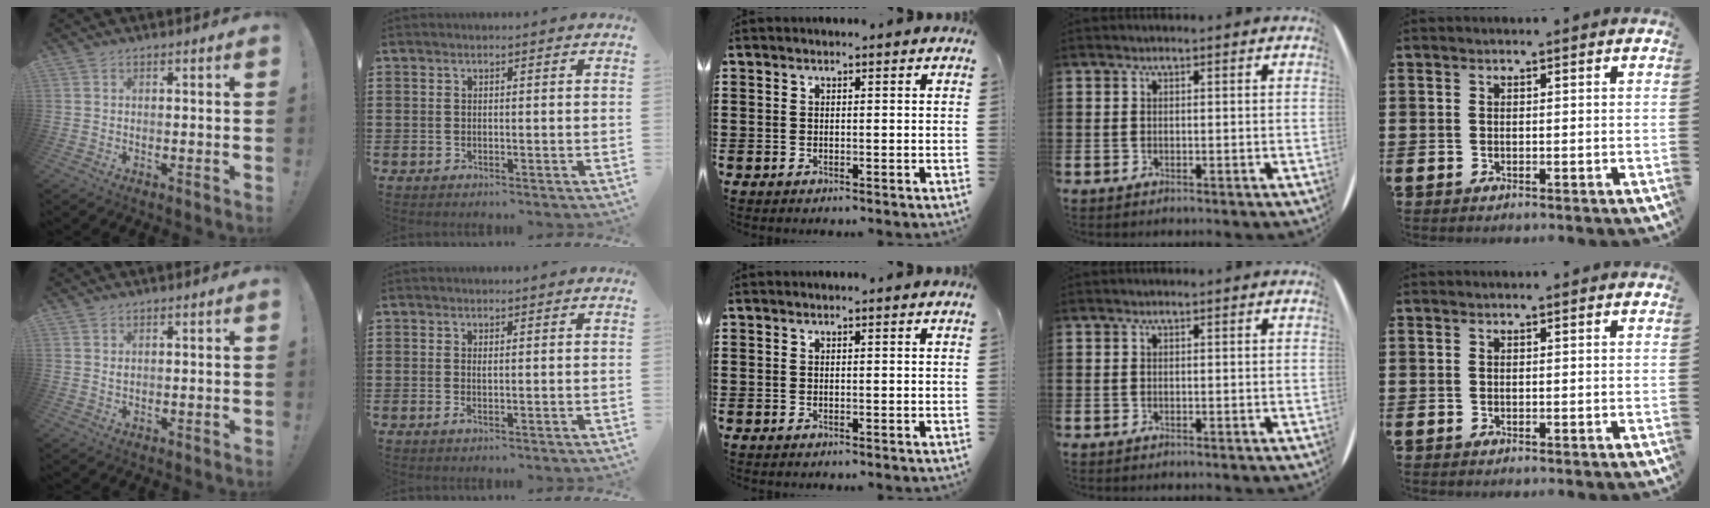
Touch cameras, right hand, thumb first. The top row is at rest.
{"thumb": {"total": 0.9, "force": [0.6, 0.4, 0.5], "torque": [-0.005, -0.003, 0.012]}, "index": {"total": 0.7, "force": [0.0, -0.1, 0.7], "torque": [-0.014, -0.007, 0.002]}}